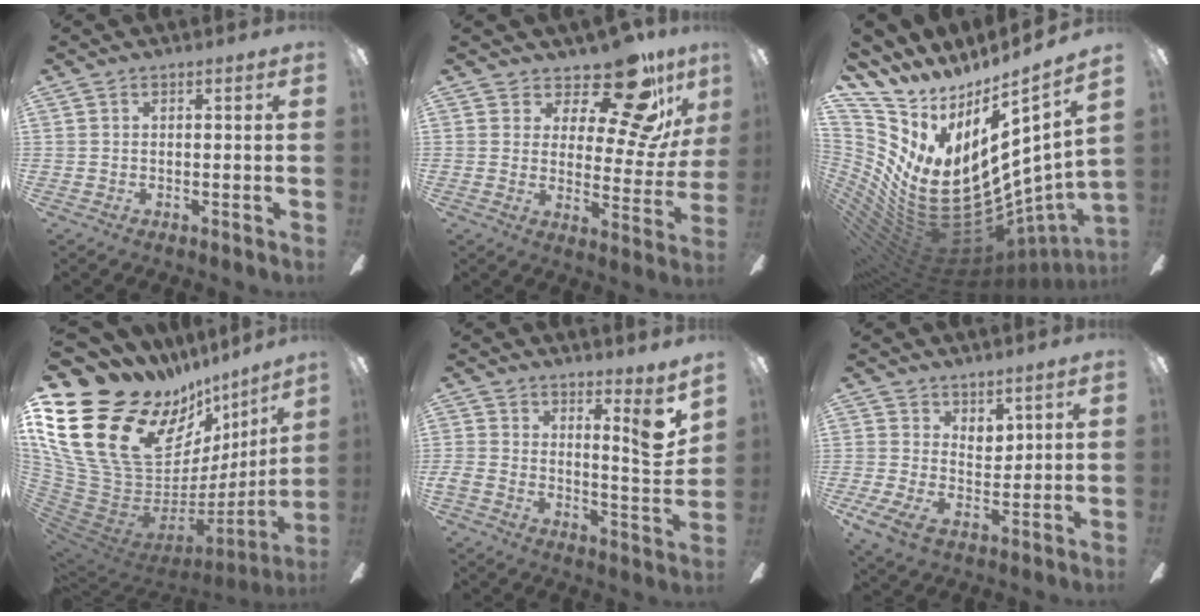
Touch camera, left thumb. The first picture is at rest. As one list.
[{"total": 16.5, "force": [12.4, 4.8, 9.8], "torque": [-0.150, -0.091, 0.204]}, {"total": 17.1, "force": [-0.9, 8.3, 14.9], "torque": [-0.271, -0.070, 0.029]}, {"total": 27.1, "force": [12.3, 15.5, 18.6], "torque": [-0.351, -0.115, 0.273]}, {"total": 8.3, "force": [4.8, 2.6, 6.2], "torque": [-0.080, -0.037, 0.078]}, {"total": 6.9, "force": [3.3, 4.7, 3.9], "torque": [-0.066, -0.020, 0.061]}]